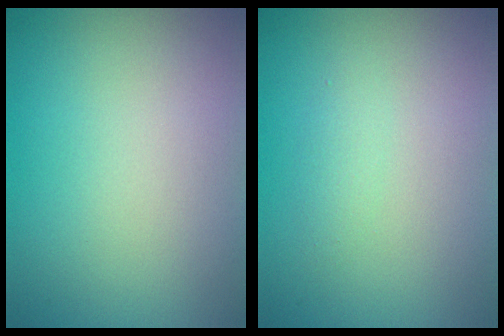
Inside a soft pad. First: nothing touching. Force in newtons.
{"total": 0.9, "press": 0.9, "slide": 0.1}